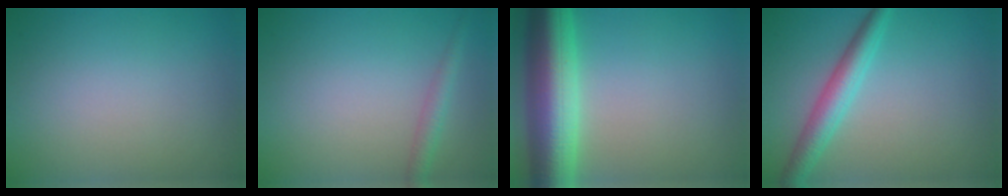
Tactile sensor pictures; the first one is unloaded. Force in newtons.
{"total": 1.8, "press": 1.8, "slide": 0.1}
{"total": 9.5, "press": 9.5, "slide": 0.1}
{"total": 3.6, "press": 3.6, "slide": 0.1}